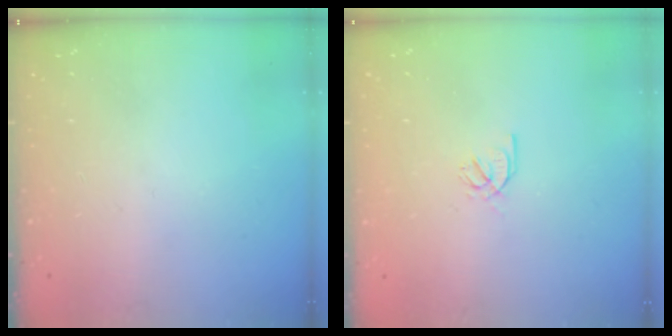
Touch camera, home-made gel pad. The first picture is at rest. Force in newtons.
{"total": 2.2, "press": 2.2, "slide": 0.0}